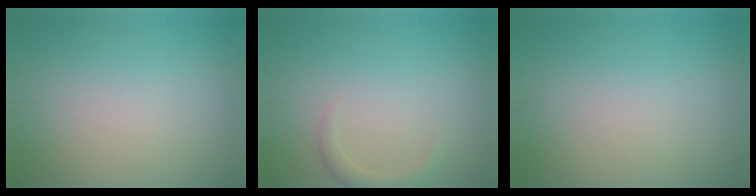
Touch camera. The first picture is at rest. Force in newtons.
{"total": 1.6, "press": 1.6, "slide": 0.1}
{"total": 0.0}